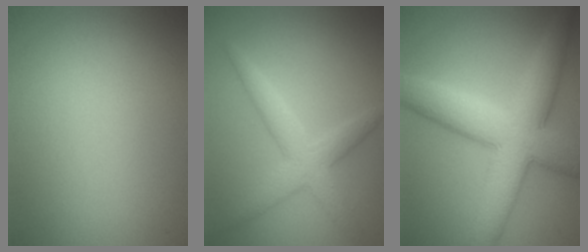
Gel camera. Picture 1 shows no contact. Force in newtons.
{"total": 3.6, "press": 3.6, "slide": 0.1}
{"total": 8.8, "press": 8.8, "slide": 0.2}